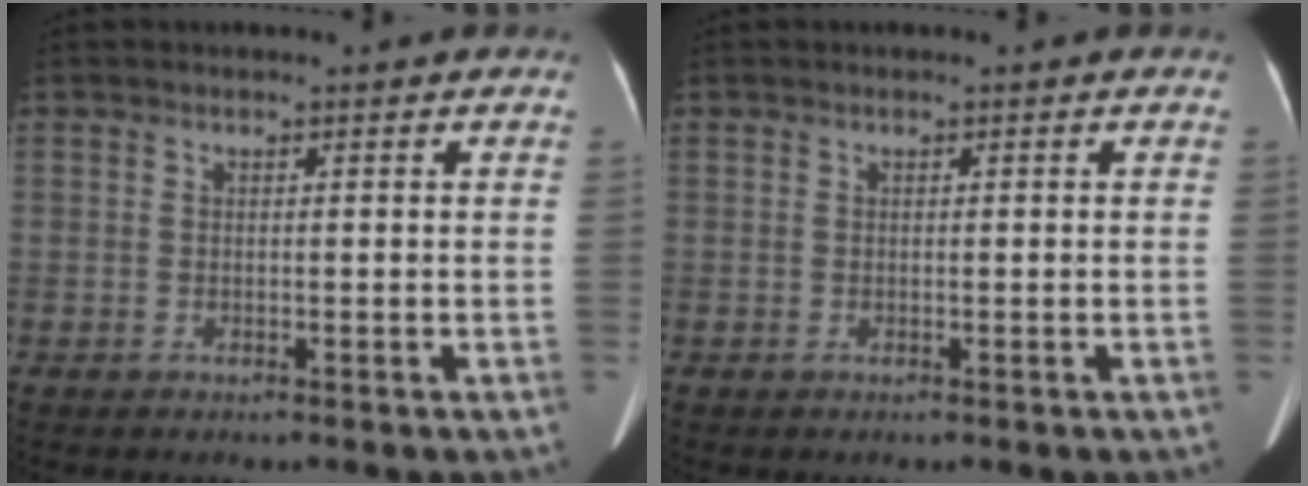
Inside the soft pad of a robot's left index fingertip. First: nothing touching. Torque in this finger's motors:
{"motor_torque": [0.02, 0.02, 0.00, 0.00]}